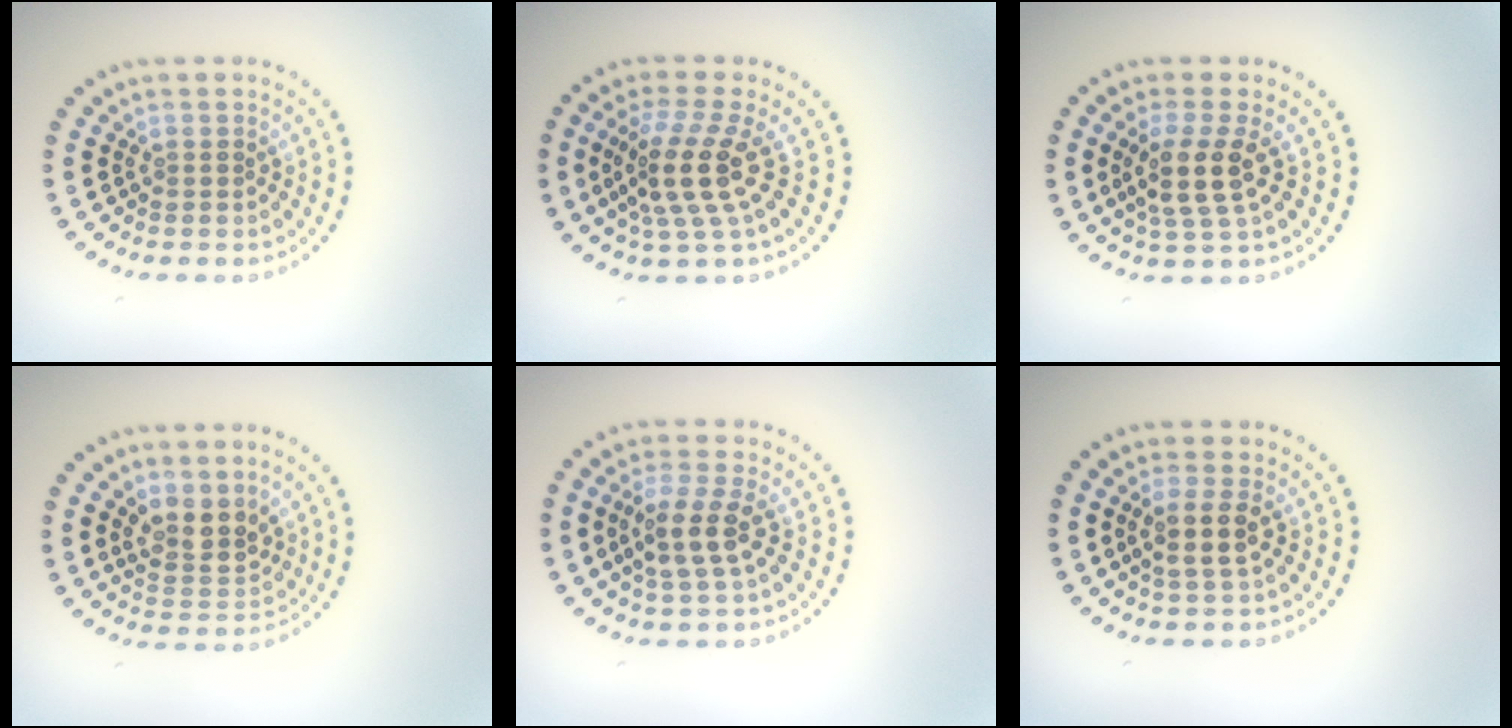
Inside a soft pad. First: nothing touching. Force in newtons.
{"total": 4.5, "press": 3.4, "slide": 3.0}
{"total": 3.5, "press": 2.9, "slide": 2.1}
{"total": 3.2, "press": 2.9, "slide": 1.4}
{"total": 3.5, "press": 3.2, "slide": 1.4}
{"total": 2.5, "press": 2.2, "slide": 1.2}